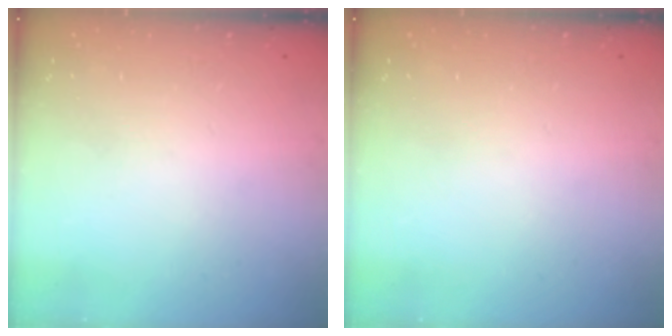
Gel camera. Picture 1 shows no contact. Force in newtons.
{"total": 0.0}